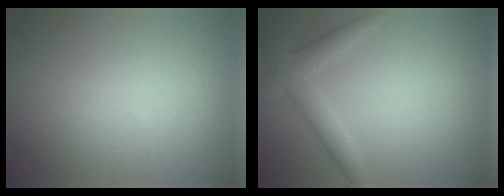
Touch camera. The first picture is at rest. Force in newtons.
{"total": 3.0, "press": 3.0, "slide": 0.3}